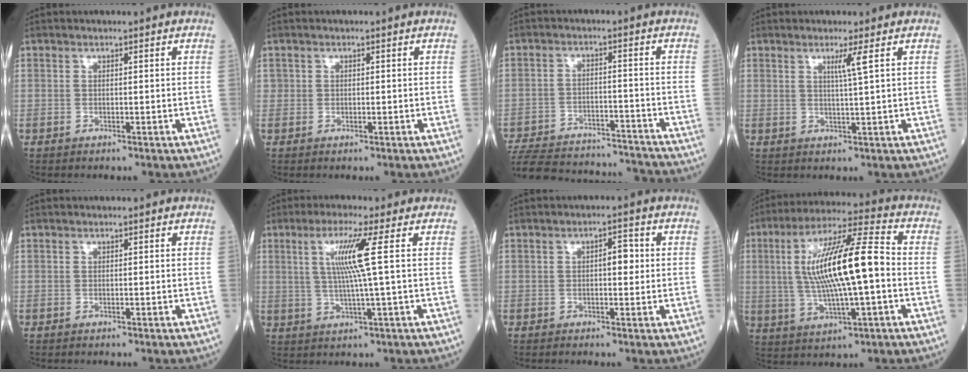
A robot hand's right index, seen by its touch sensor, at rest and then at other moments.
{"total": 0.7, "force": [-0.1, 0.5, 0.4], "torque": [-0.006, -0.001, -0.002]}
{"total": 22.4, "force": [-21.0, 3.9, 6.7], "torque": [-0.149, -0.016, -0.299]}
{"total": 2.5, "force": [1.2, -0.9, 2.0], "torque": [-0.033, -0.007, 0.023]}
{"total": 0.0}
{"total": 7.0, "force": [1.7, -1.5, 6.7], "torque": [-0.127, -0.001, 0.037]}
{"total": 2.9, "force": [0.3, 1.2, 2.6], "torque": [-0.036, 0.008, 0.002]}
{"total": 16.0, "force": [0.1, 2.3, 15.9], "torque": [-0.295, 0.018, 0.001]}